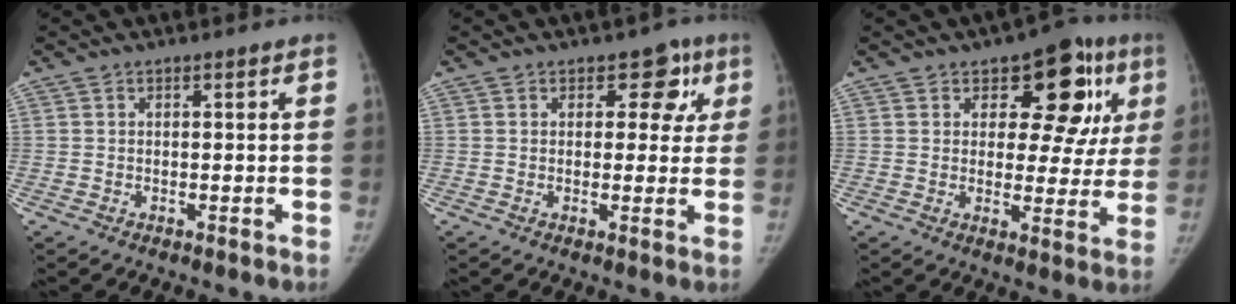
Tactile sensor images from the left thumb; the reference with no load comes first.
{"total": 6.2, "force": [2.4, 4.5, 3.7], "torque": [0.008, -0.002, 0.019]}
{"total": 14.0, "force": [5.6, 8.0, 10.0], "torque": [-0.060, -0.012, 0.067]}